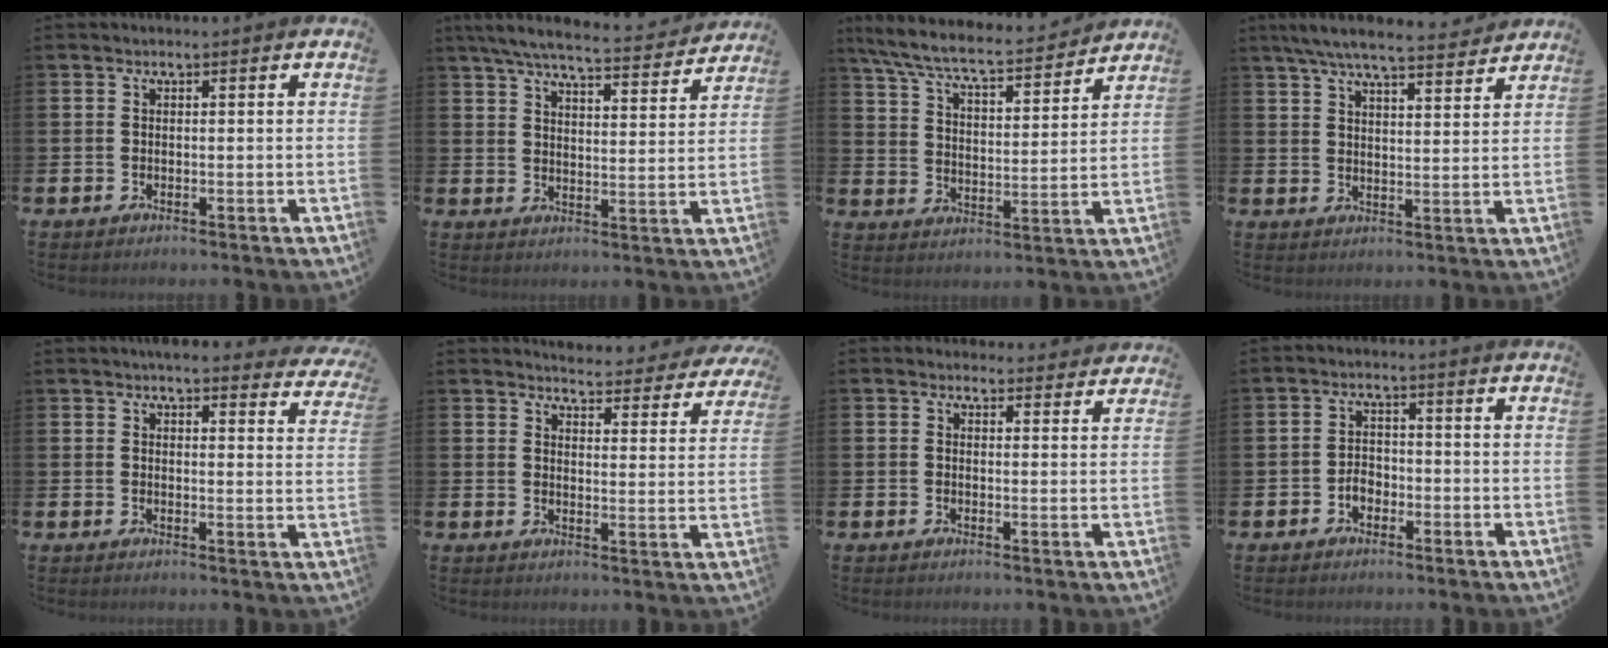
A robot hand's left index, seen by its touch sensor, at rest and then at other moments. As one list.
[{"total": 7.0, "force": [6.5, 0.8, 2.5], "torque": [-0.058, -0.045, 0.109]}, {"total": 7.8, "force": [7.2, 1.1, 2.9], "torque": [-0.090, -0.050, 0.122]}, {"total": 6.9, "force": [6.4, 0.9, 2.3], "torque": [-0.055, -0.035, 0.111]}, {"total": 3.8, "force": [3.7, 0.7, 0.5], "torque": [-0.007, -0.017, 0.065]}, {"total": 4.3, "force": [4.2, 0.6, 0.2], "torque": [-0.008, -0.035, 0.071]}, {"total": 1.9, "force": [1.8, 0.6, 0.0], "torque": [0.013, -0.010, 0.030]}, {"total": 2.3, "force": [-1.2, 1.7, 1.0], "torque": [-0.014, 0.003, -0.028]}]